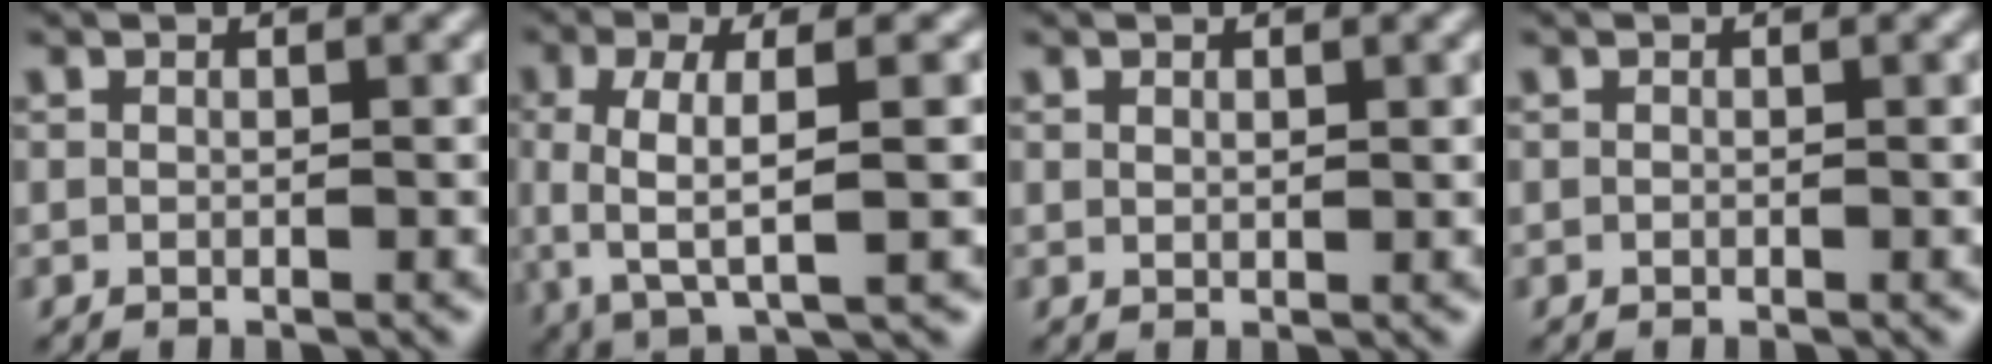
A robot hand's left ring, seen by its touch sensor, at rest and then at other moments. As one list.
[{"total": 5.8, "force": [0.0, 1.7, 5.5], "torque": [-0.104, 0.001, -0.001]}, {"total": 0.6, "force": [0.4, 0.4, 0.3], "torque": [-0.006, -0.002, 0.009]}, {"total": 0.0}]